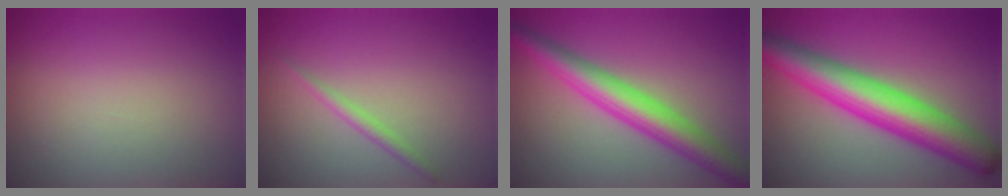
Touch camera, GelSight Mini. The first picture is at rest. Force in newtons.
{"total": 1.2, "press": 1.2, "slide": 0.0}
{"total": 5.8, "press": 5.8, "slide": 0.0}
{"total": 8.7, "press": 8.7, "slide": 0.1}